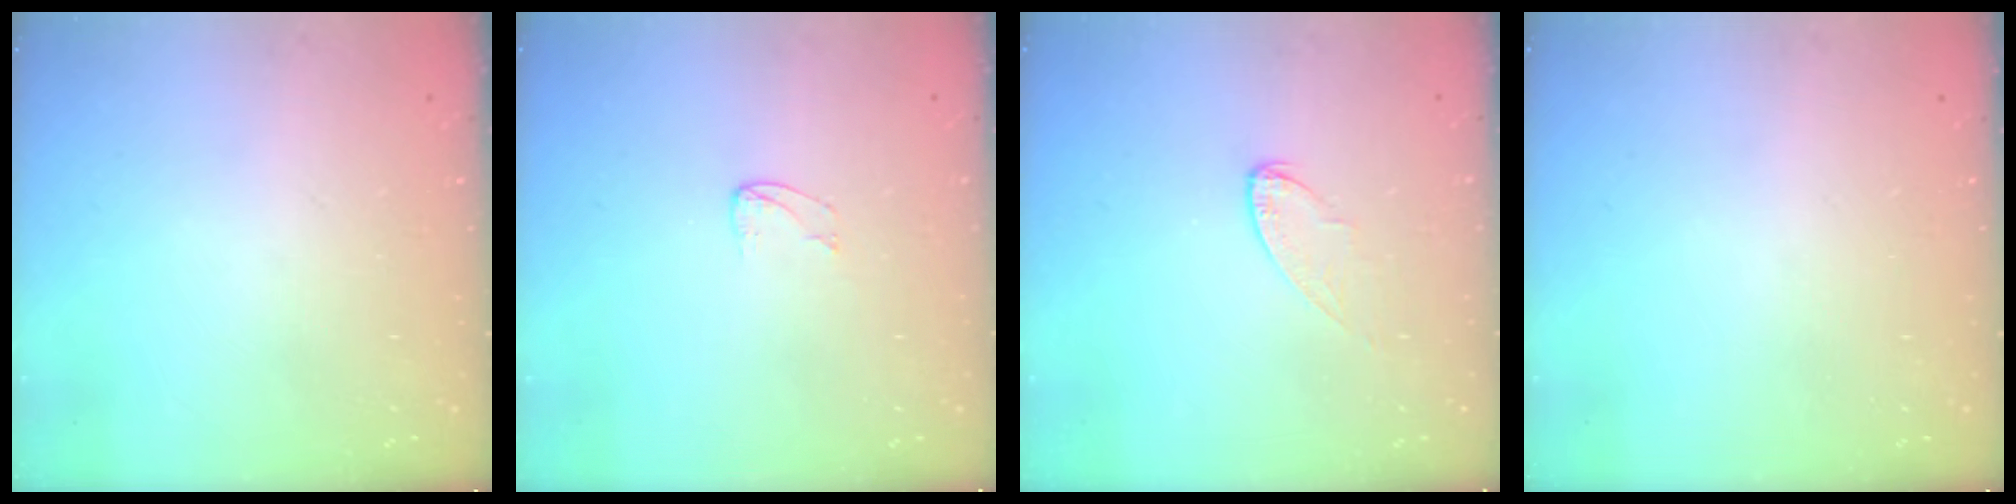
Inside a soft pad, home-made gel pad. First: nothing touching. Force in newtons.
{"total": 3.1, "press": 3.1, "slide": 0.2}
{"total": 5.8, "press": 5.8, "slide": 0.5}
{"total": 0.0}